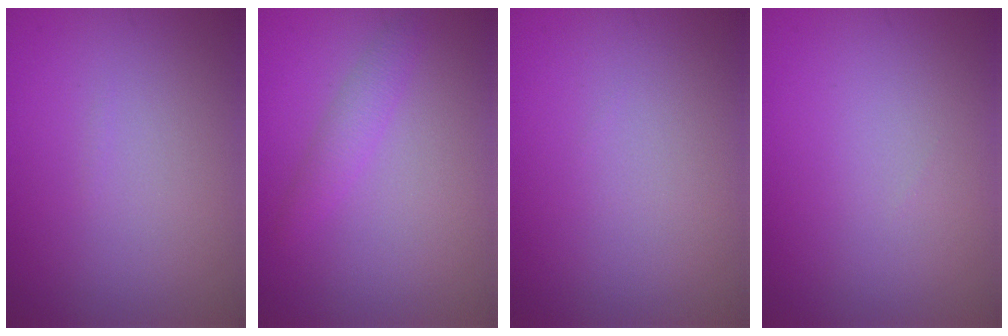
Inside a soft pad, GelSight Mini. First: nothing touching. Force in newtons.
{"total": 1.7, "press": 1.7, "slide": 0.1}
{"total": 0.0}
{"total": 0.0}